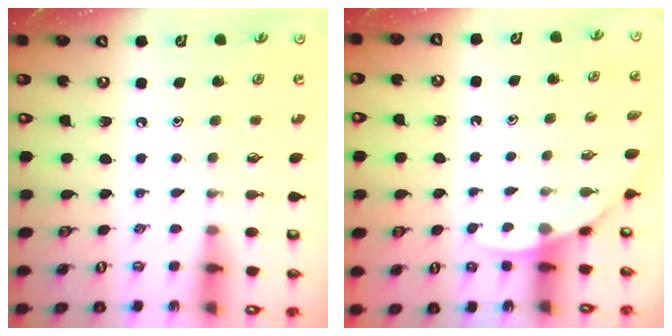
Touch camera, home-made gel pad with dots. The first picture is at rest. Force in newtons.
{"total": 3.8, "press": 3.8, "slide": 0.2}